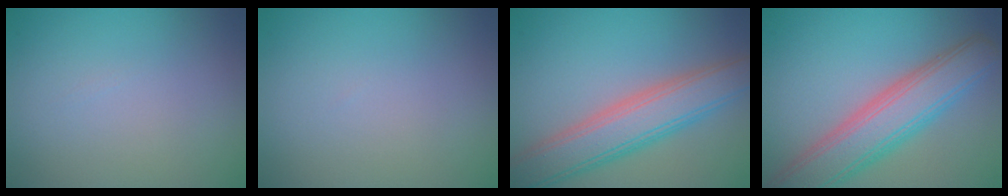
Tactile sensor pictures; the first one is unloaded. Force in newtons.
{"total": 0.0}
{"total": 6.6, "press": 6.6, "slide": 0.2}
{"total": 7.4, "press": 7.3, "slide": 0.7}